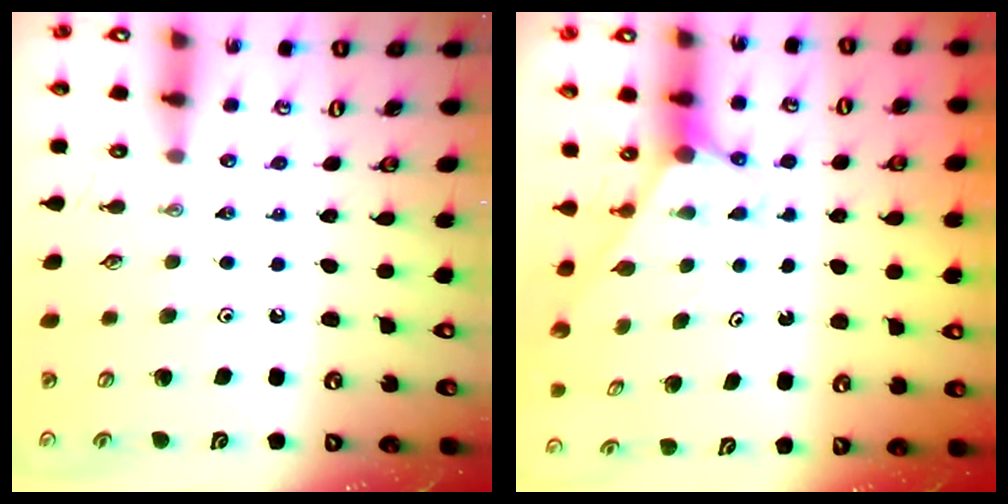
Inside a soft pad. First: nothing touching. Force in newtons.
{"total": 3.0, "press": 3.0, "slide": 0.0}